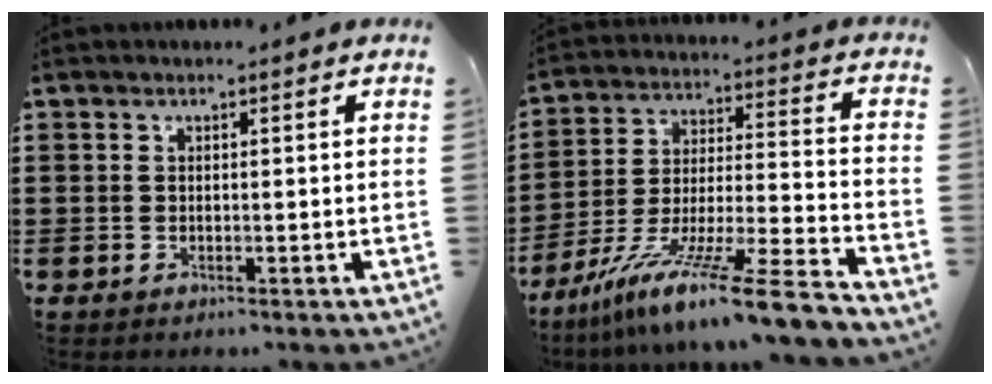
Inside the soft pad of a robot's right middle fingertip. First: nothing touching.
{"total": 13.6, "force": [-10.9, -0.2, 8.1], "torque": [-0.133, 0.016, -0.198]}